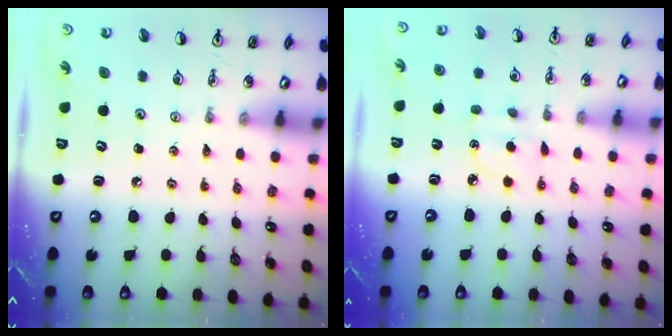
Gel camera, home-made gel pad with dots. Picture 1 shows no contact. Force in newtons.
{"total": 3.4, "press": 3.4, "slide": 0.5}